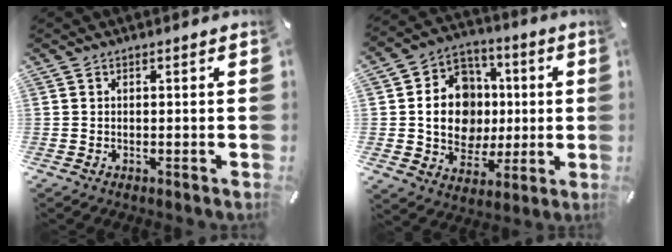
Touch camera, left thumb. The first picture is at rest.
{"total": 15.1, "force": [0.4, 13.2, 7.3], "torque": [-0.131, 0.010, 0.015]}